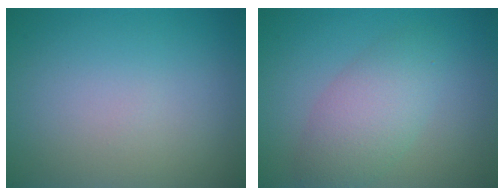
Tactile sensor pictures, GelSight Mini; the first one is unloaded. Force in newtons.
{"total": 4.2, "press": 4.2, "slide": 0.1}